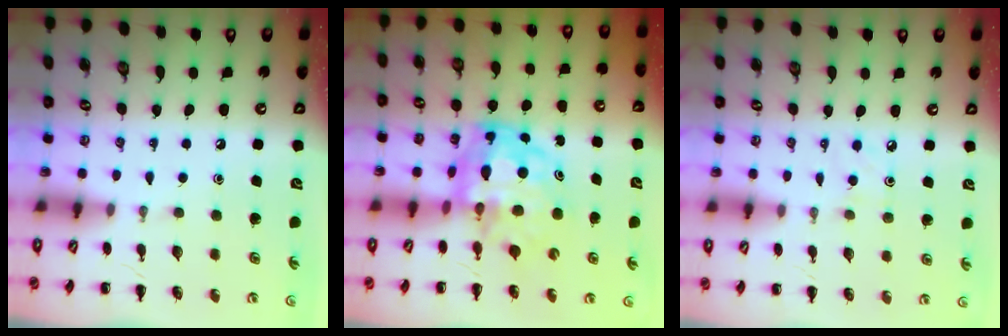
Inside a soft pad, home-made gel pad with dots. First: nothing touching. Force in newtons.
{"total": 8.0, "press": 7.8, "slide": 2.0}
{"total": 2.8, "press": 2.7, "slide": 1.0}